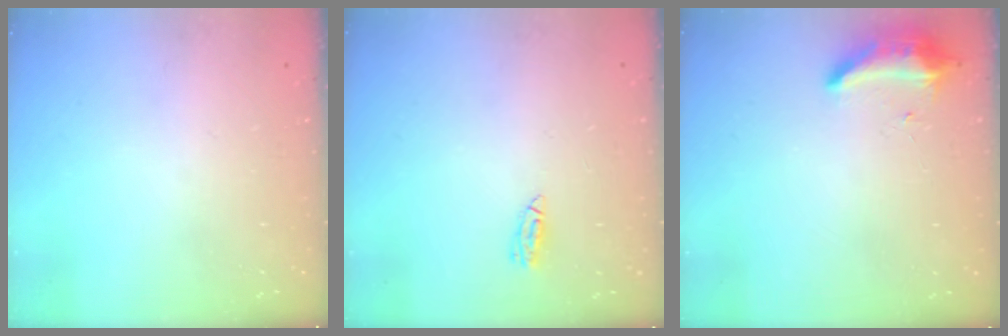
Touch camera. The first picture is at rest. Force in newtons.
{"total": 4.8, "press": 4.8, "slide": 0.1}
{"total": 8.2, "press": 8.2, "slide": 0.7}